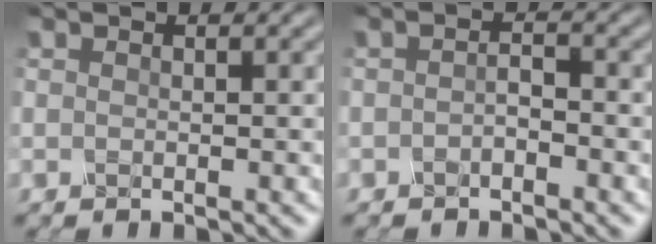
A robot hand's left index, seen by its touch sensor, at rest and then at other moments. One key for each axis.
{"total": 1.0, "fx": -0.8, "fy": -0.2, "fz": 0.4, "tx": -0.017, "ty": 0.000, "tz": -0.008}